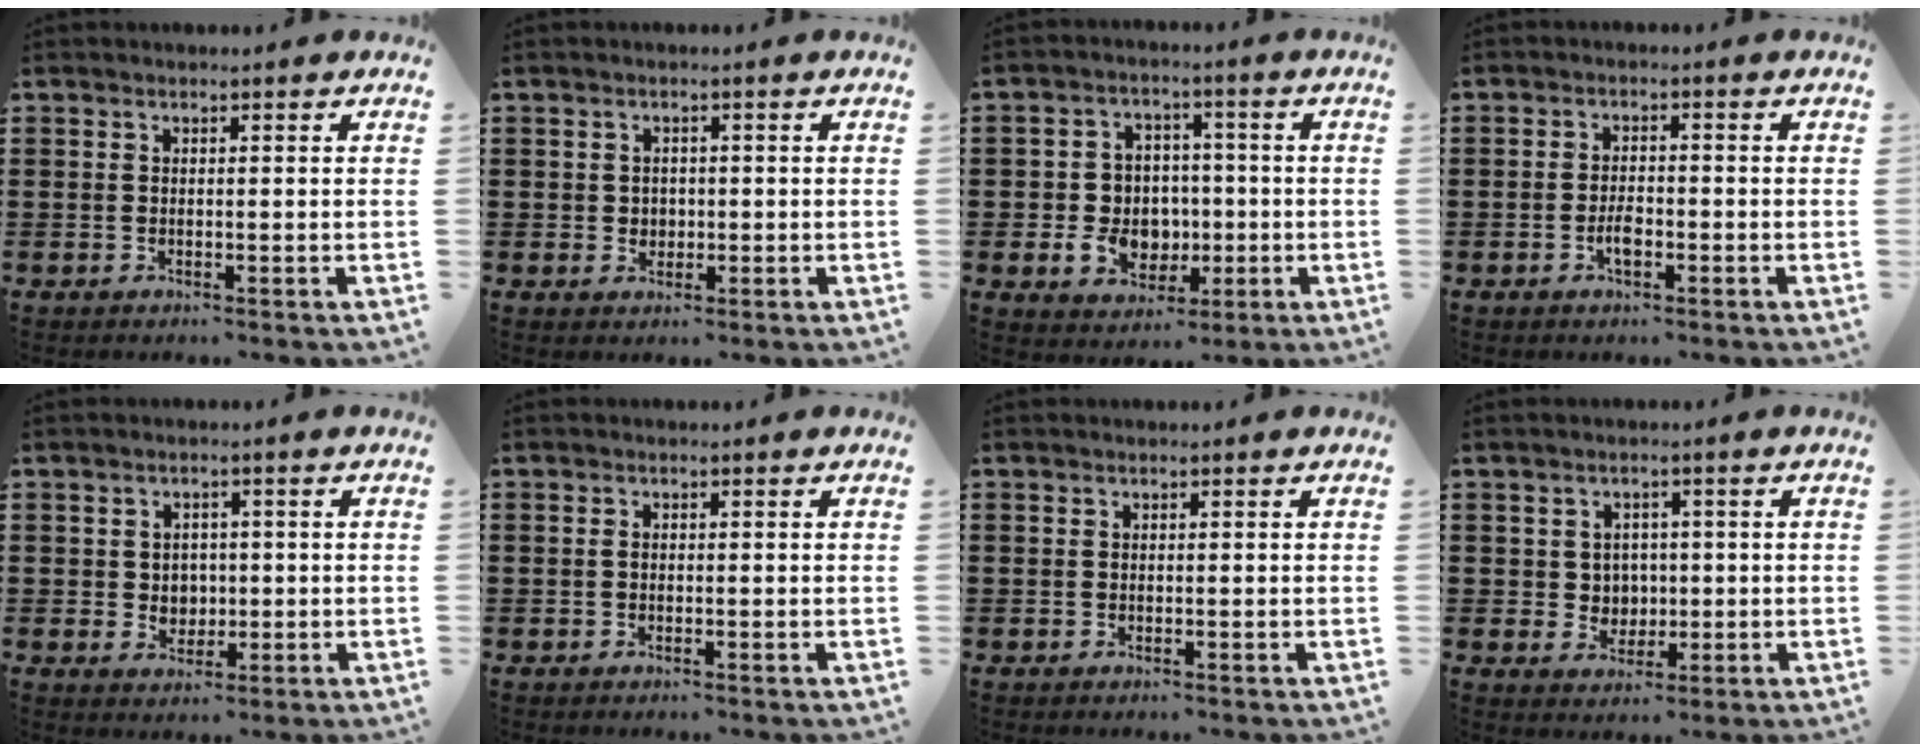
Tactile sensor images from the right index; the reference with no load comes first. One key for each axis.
{"total": 1.7, "fx": 0.0, "fy": 1.7, "fz": 0.3, "tx": -0.014, "ty": 0.008, "tz": -0.002}
{"total": 7.3, "fx": -1.0, "fy": 6.4, "fz": 3.4, "tx": -0.077, "ty": 0.015, "tz": -0.014}
{"total": 2.9, "fx": -1.2, "fy": 1.2, "fz": 2.4, "tx": -0.052, "ty": 0.000, "tz": -0.023}
{"total": 2.8, "fx": 0.1, "fy": 2.7, "fz": 0.9, "tx": -0.021, "ty": 0.007, "tz": -0.003}
{"total": 0.6, "fx": -0.2, "fy": 0.3, "fz": 0.5, "tx": -0.014, "ty": -0.004, "tz": -0.002}
{"total": 0.0}
{"total": 3.3, "fx": 0.5, "fy": 3.1, "fz": 0.8, "tx": -0.022, "ty": 0.008, "tz": 0.005}